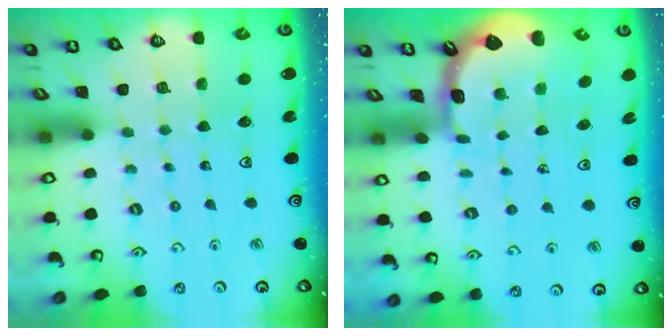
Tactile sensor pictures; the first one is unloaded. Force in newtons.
{"total": 1.3, "press": 1.3, "slide": 0.1}